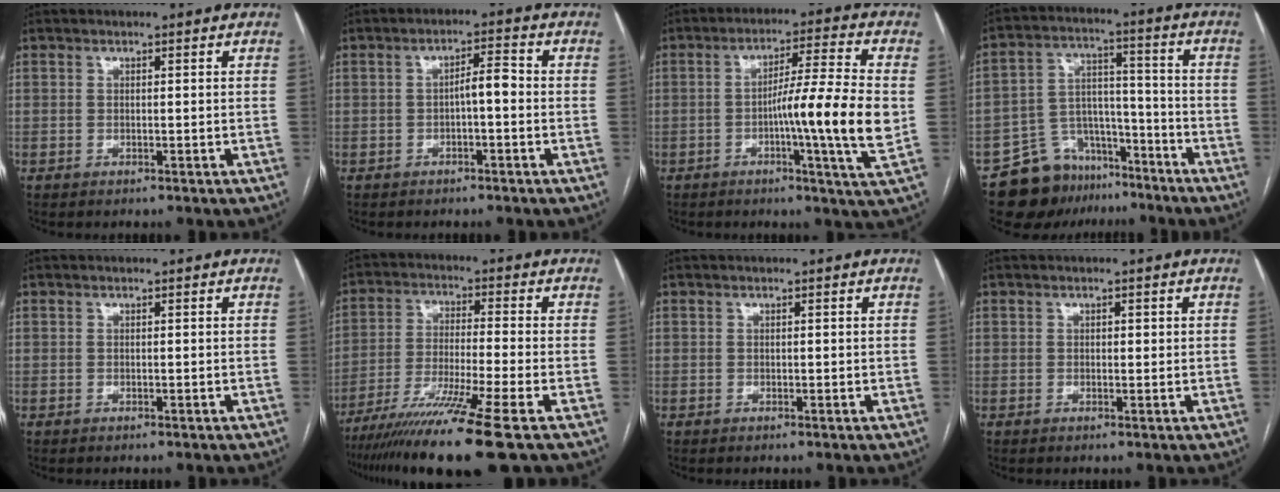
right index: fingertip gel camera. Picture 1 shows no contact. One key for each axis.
{"total": 3.5, "fx": -0.6, "fy": 0.8, "fz": 3.3, "tx": -0.051, "ty": 0.013, "tz": -0.008}
{"total": 12.6, "fx": -1.7, "fy": -1.1, "fz": 12.5, "tx": -0.200, "ty": -0.006, "tz": -0.035}
{"total": 11.7, "fx": -9.0, "fy": 7.1, "fz": 2.6, "tx": -0.042, "ty": 0.055, "tz": -0.146}
{"total": 0.0}
{"total": 14.0, "fx": -9.8, "fy": -2.0, "fz": 9.8, "tx": -0.187, "ty": -0.044, "tz": -0.170}
{"total": 0.0}
{"total": 1.0, "fx": 0.3, "fy": 0.5, "fz": 0.8, "tx": -0.010, "ty": 0.000, "tz": 0.003}